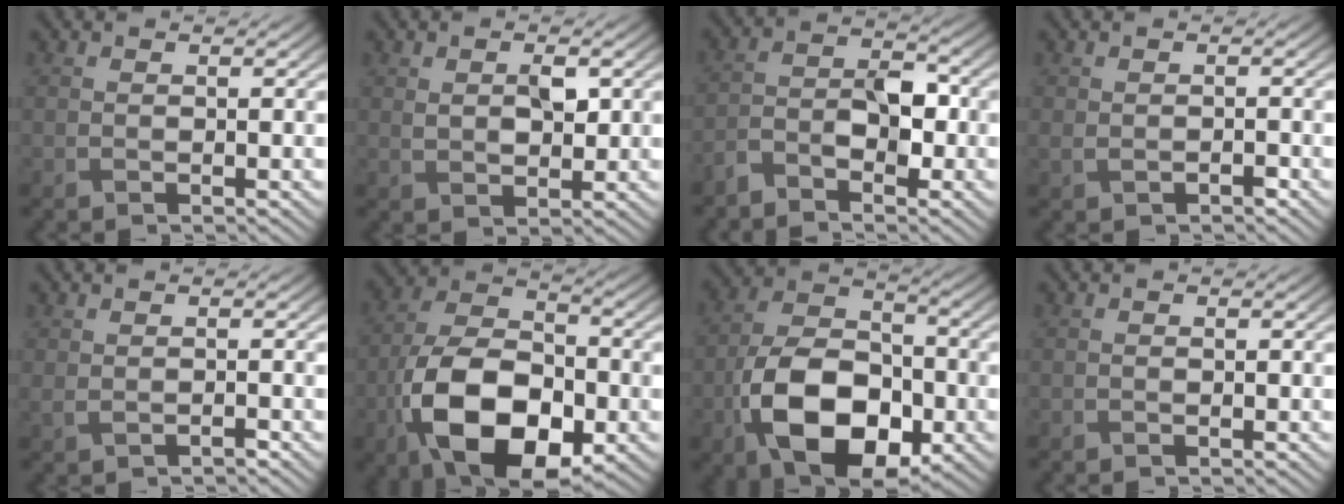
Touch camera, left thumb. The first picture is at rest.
{"total": 3.5, "force": [0.9, 2.0, 2.8], "torque": [-0.060, -0.003, 0.021]}
{"total": 5.1, "force": [-3.0, 2.5, 3.3], "torque": [-0.061, 0.006, -0.067]}
{"total": 1.7, "force": [-0.7, 1.0, 1.1], "torque": [-0.024, -0.005, -0.009]}
{"total": 1.4, "force": [-0.4, 0.7, 1.1], "torque": [-0.027, -0.004, -0.004]}
{"total": 15.7, "force": [-6.0, 9.1, 11.3], "torque": [-0.234, -0.026, -0.118]}
{"total": 14.3, "force": [-5.4, 8.8, 10.0], "torque": [-0.213, -0.021, -0.108]}
{"total": 0.0}